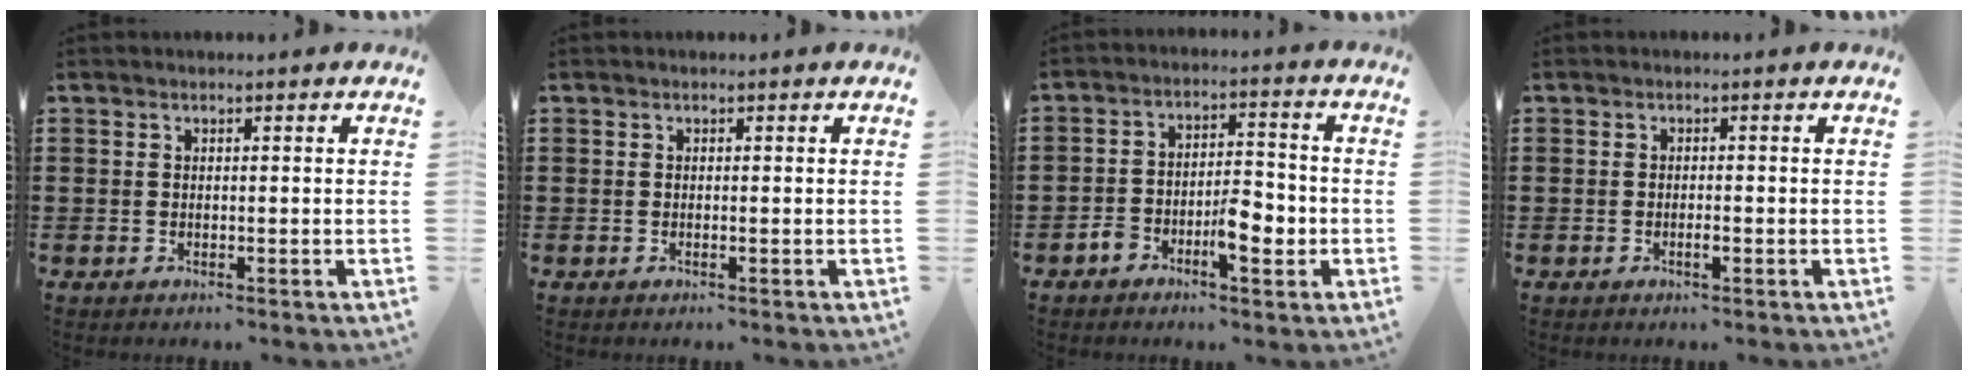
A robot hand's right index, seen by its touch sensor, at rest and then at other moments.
{"total": 0.0}
{"total": 6.5, "force": [-3.0, 2.9, 5.0], "torque": [-0.080, 0.014, -0.052]}
{"total": 1.3, "force": [-0.6, 0.2, 1.1], "torque": [-0.021, -0.005, -0.009]}